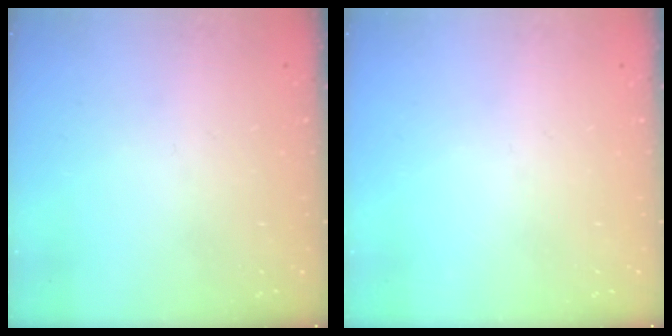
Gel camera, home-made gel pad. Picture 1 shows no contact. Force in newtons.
{"total": 0.0}